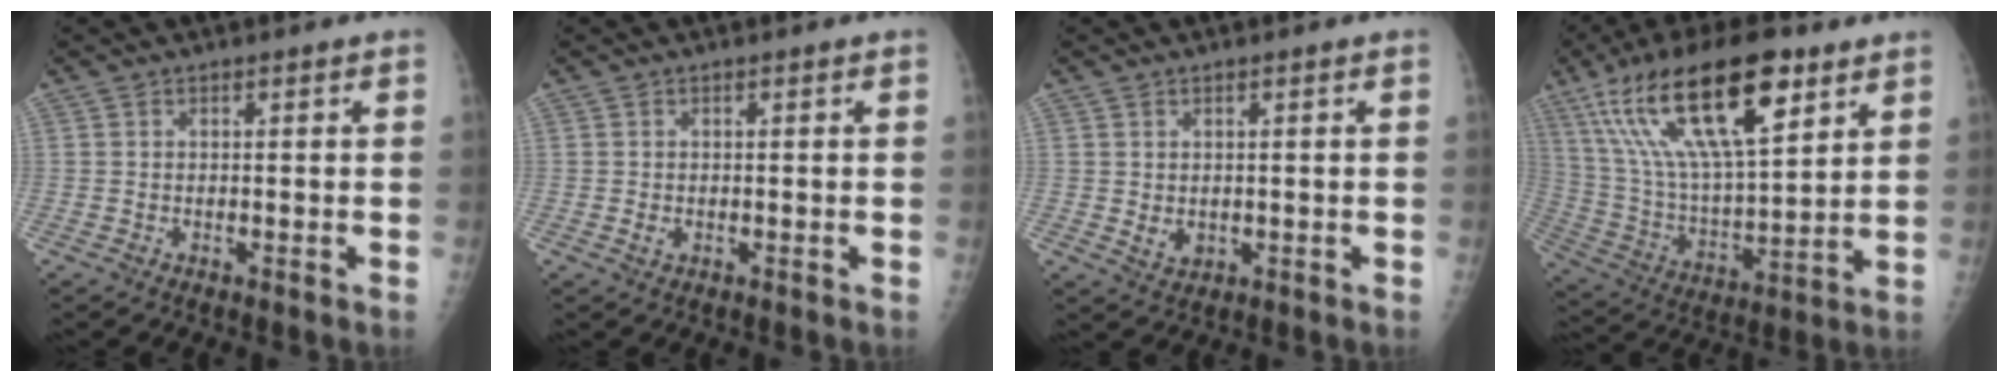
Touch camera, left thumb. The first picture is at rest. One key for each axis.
{"total": 1.1, "fx": -0.1, "fy": 0.6, "fz": 0.9, "tx": -0.011, "ty": 0.001, "tz": 0.000}
{"total": 2.6, "fx": 0.0, "fy": 1.8, "fz": 1.8, "tx": -0.020, "ty": -0.006, "tz": 0.010}
{"total": 25.3, "fx": 13.0, "fy": 8.9, "fz": 19.8, "tx": -0.349, "ty": -0.026, "tz": 0.239}